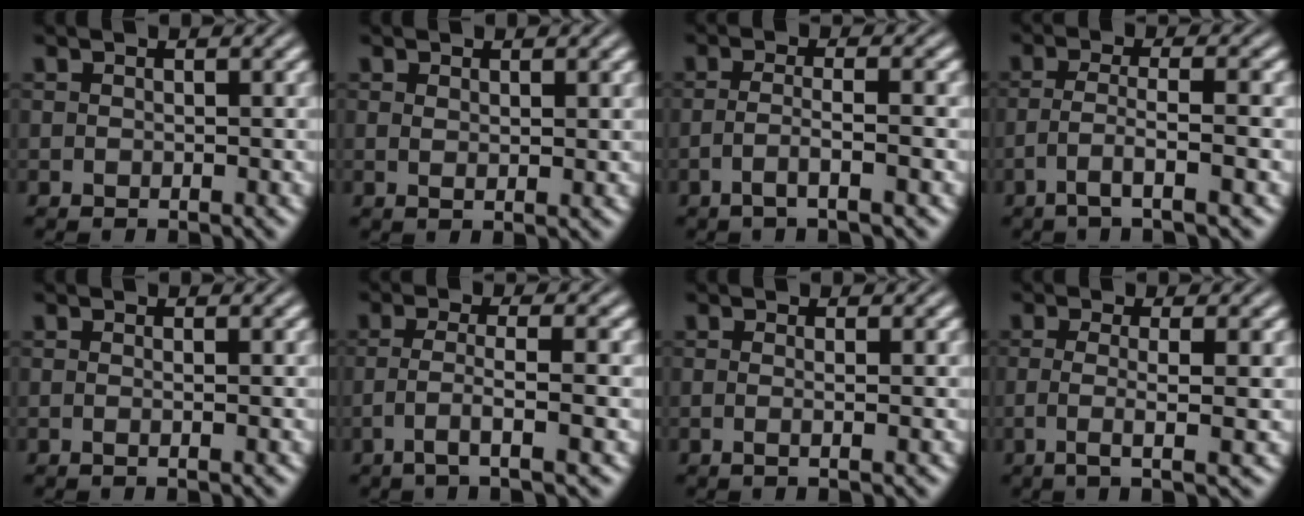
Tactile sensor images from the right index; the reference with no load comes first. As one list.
[{"total": 1.3, "force": [0.7, -0.9, 0.5], "torque": [0.000, -0.007, 0.019]}, {"total": 2.6, "force": [-1.4, -0.8, 2.0], "torque": [-0.040, -0.012, -0.018]}, {"total": 3.5, "force": [-2.0, -0.6, 2.8], "torque": [-0.054, -0.018, -0.024]}, {"total": 0.7, "force": [-0.2, -0.3, 0.6], "torque": [-0.014, -0.005, -0.003]}, {"total": 3.4, "force": [-1.3, -0.6, 3.0], "torque": [-0.060, -0.016, -0.014]}, {"total": 1.3, "force": [-0.3, -0.9, 1.0], "torque": [-0.022, -0.008, -0.001]}, {"total": 3.3, "force": [-0.4, -0.8, 3.1], "torque": [-0.055, -0.013, 0.000]}]